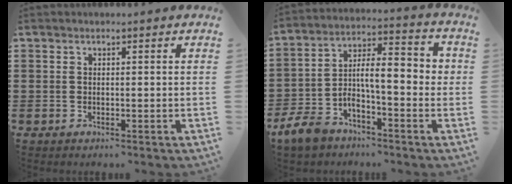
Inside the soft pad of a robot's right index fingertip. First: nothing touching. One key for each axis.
{"total": 7.2, "fx": -2.5, "fy": 2.9, "fz": 6.1, "tx": -0.126, "ty": -0.008, "tz": -0.052}